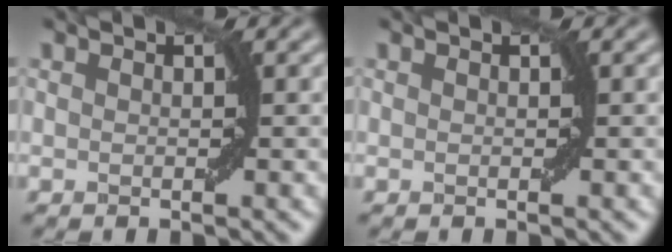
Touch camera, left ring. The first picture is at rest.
{"total": 0.0}